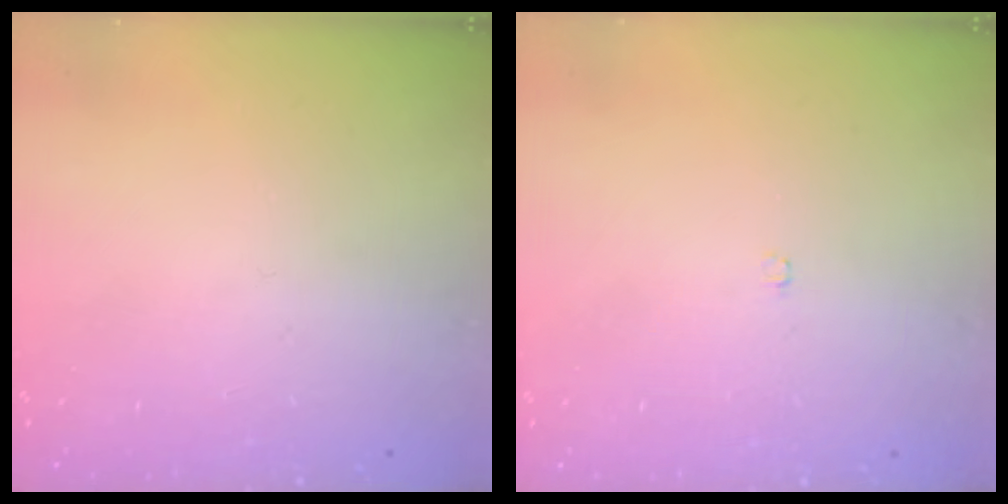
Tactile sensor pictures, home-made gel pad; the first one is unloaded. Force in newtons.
{"total": 1.9, "press": 1.9, "slide": 0.3}